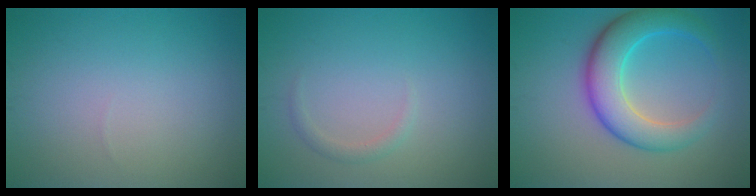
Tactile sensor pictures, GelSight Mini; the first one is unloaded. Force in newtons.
{"total": 1.0, "press": 1.0, "slide": 0.1}
{"total": 6.6, "press": 6.6, "slide": 0.1}